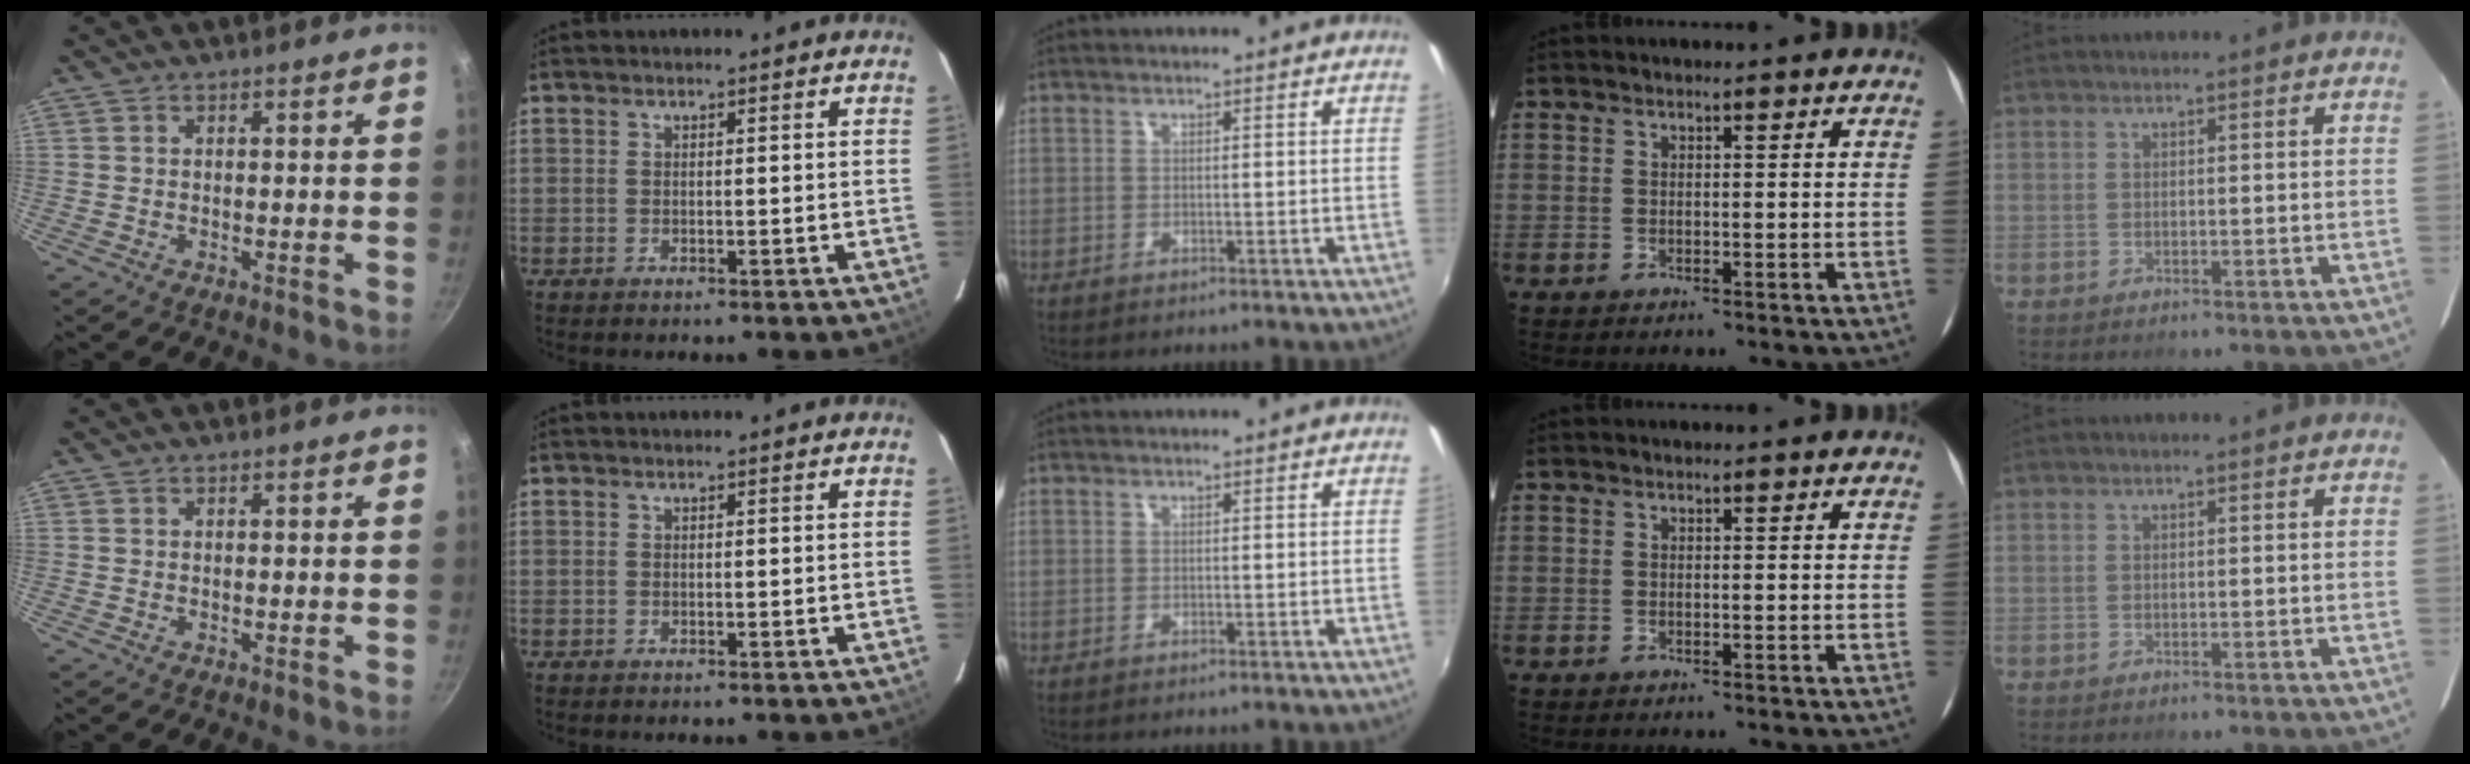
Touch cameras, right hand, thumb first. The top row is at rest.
{}